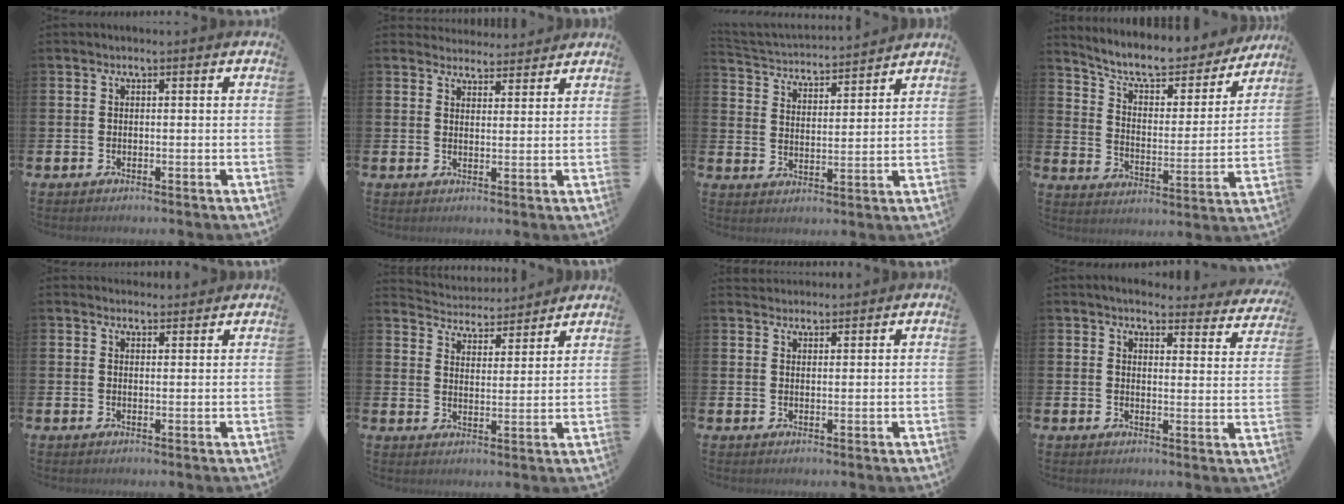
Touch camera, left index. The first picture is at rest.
{"total": 3.8, "force": [3.6, 0.9, -0.3], "torque": [0.007, -0.021, 0.065]}
{"total": 3.6, "force": [3.5, 0.8, -0.1], "torque": [-0.023, -0.034, 0.056]}
{"total": 8.6, "force": [7.7, 2.4, 3.0], "torque": [-0.084, -0.056, 0.130]}
{"total": 2.1, "force": [2.1, 0.5, -0.1], "torque": [0.009, -0.009, 0.036]}
{"total": 4.6, "force": [4.4, 0.9, -0.3], "torque": [-0.020, -0.034, 0.076]}
{"total": 2.2, "force": [2.1, 0.6, -0.1], "torque": [0.005, -0.009, 0.037]}
{"total": 3.8, "force": [3.7, 0.7, 0.4], "torque": [-0.012, -0.029, 0.060]}